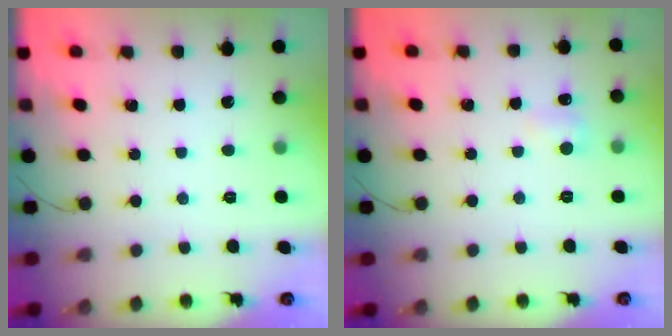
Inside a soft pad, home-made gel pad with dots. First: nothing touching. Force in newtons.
{"total": 5.3, "press": 5.0, "slide": 1.6}